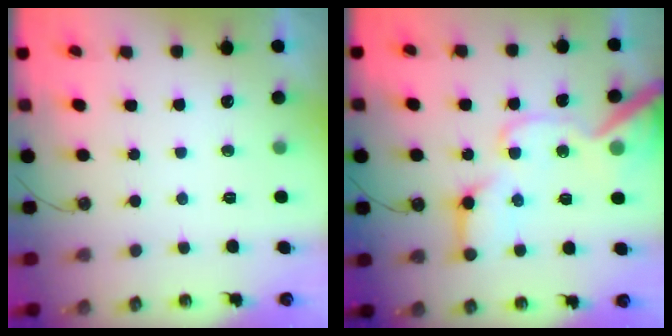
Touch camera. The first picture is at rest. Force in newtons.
{"total": 19.2, "press": 19.0, "slide": 2.3}